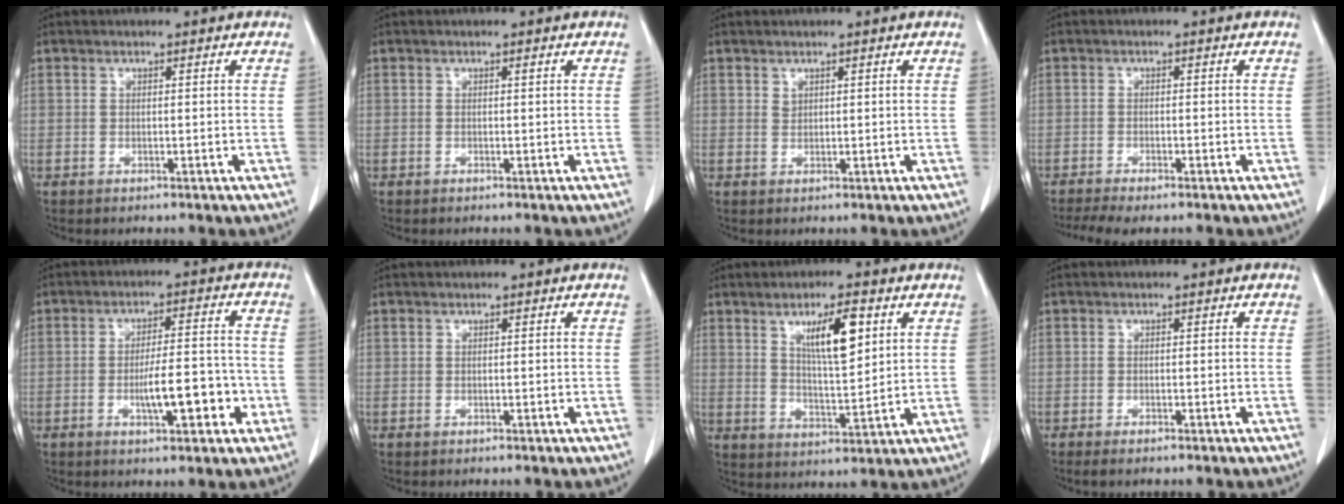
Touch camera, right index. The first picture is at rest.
{"total": 0.0}
{"total": 0.7, "force": [0.6, 0.3, 0.1], "torque": [0.002, -0.003, 0.010]}
{"total": 5.9, "force": [-4.8, 0.9, 3.5], "torque": [-0.054, -0.011, -0.075]}
{"total": 8.1, "force": [-2.4, 2.2, 7.4], "torque": [-0.117, 0.011, -0.033]}
{"total": 0.0}
{"total": 8.7, "force": [3.7, 2.0, 7.6], "torque": [-0.131, -0.004, 0.067]}
{"total": 2.0, "force": [-1.5, 0.3, 1.3], "torque": [-0.019, -0.005, -0.020]}